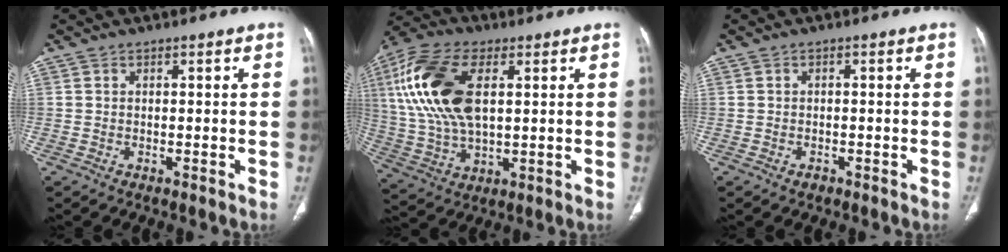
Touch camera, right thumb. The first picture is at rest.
{"total": 19.0, "force": [4.6, 9.9, 15.6], "torque": [-0.333, 0.003, 0.086]}
{"total": 1.0, "force": [-0.7, 0.6, 0.3], "torque": [-0.004, 0.004, -0.010]}